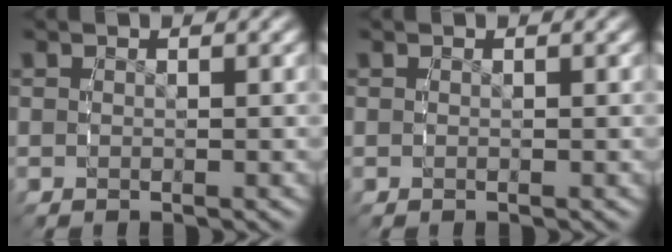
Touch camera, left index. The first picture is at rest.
{"total": 0.0}